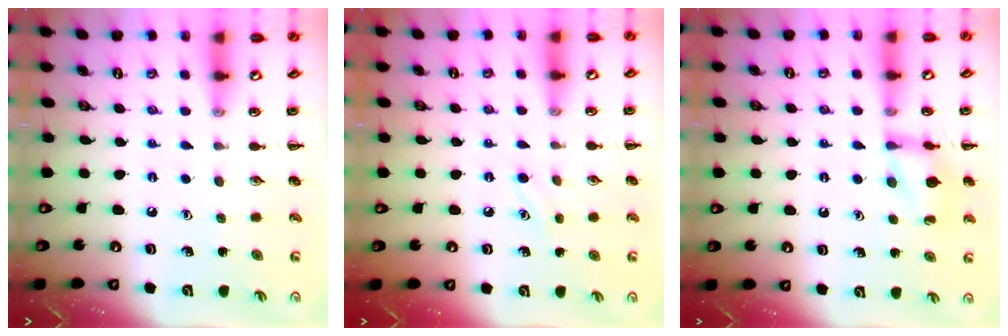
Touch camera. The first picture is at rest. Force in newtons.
{"total": 2.4, "press": 2.3, "slide": 0.8}
{"total": 12.1, "press": 12.0, "slide": 1.8}